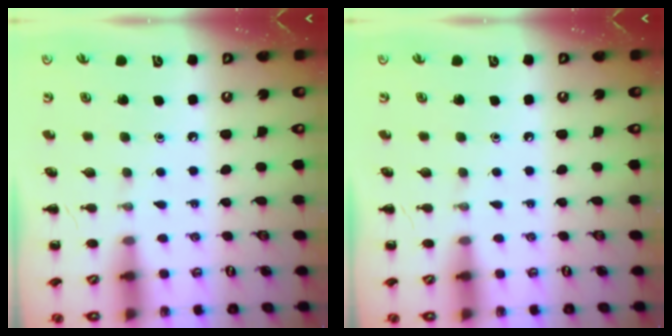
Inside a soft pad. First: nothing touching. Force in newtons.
{"total": 0.0}